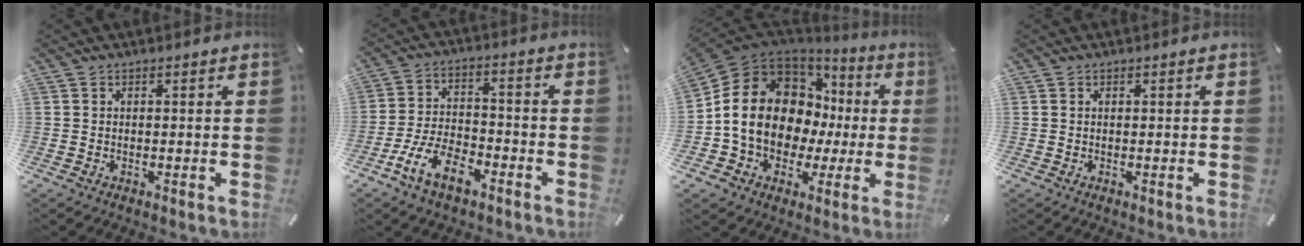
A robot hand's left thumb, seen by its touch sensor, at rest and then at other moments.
{"total": 10.5, "force": [-6.3, 5.3, 6.5], "torque": [-0.138, 0.028, -0.118]}
{"total": 17.3, "force": [0.1, 14.2, 9.7], "torque": [-0.197, -0.003, 0.009]}
{"total": 0.0}